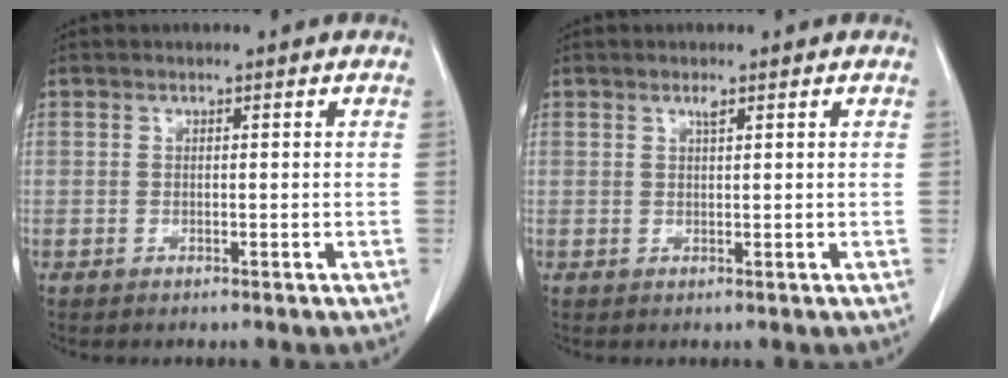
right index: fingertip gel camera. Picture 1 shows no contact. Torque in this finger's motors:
{"motor_torque": [0.04, 0.01, -0.02, 0.00]}